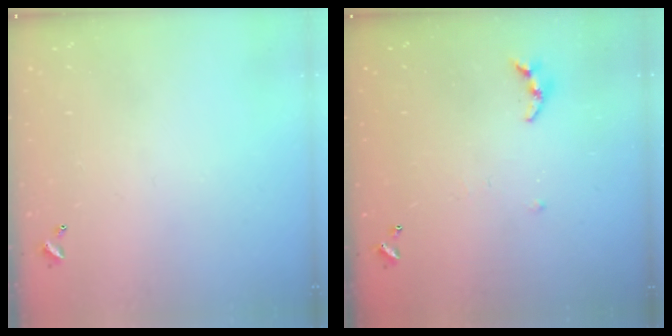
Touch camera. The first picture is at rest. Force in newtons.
{"total": 4.0, "press": 3.9, "slide": 0.5}